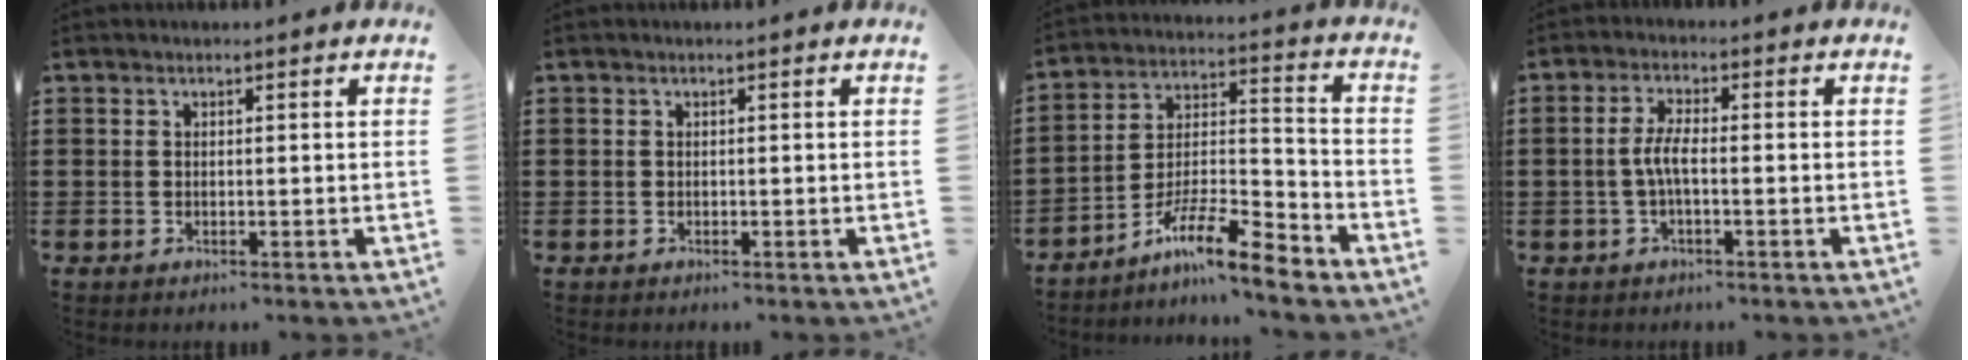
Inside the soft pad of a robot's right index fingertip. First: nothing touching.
{"total": 0.0}
{"total": 10.1, "force": [-8.3, 1.0, 5.7], "torque": [-0.101, 0.012, -0.161]}
{"total": 3.7, "force": [-0.7, 0.8, 3.5], "torque": [-0.086, -0.005, -0.022]}